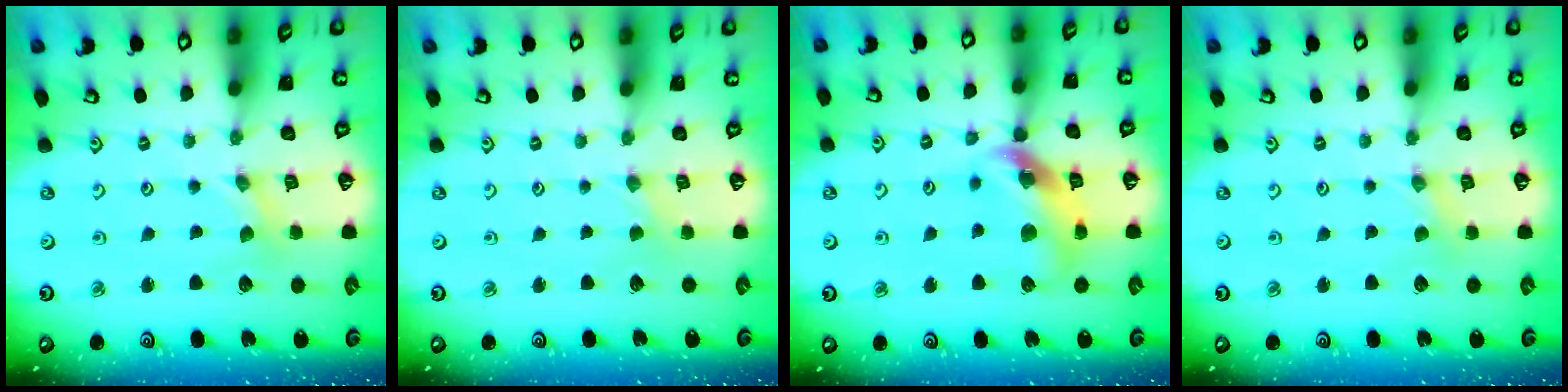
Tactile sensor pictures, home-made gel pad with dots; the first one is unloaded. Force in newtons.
{"total": 0.0}
{"total": 14.3, "press": 14.2, "slide": 1.6}
{"total": 1.0, "press": 1.0, "slide": 0.2}